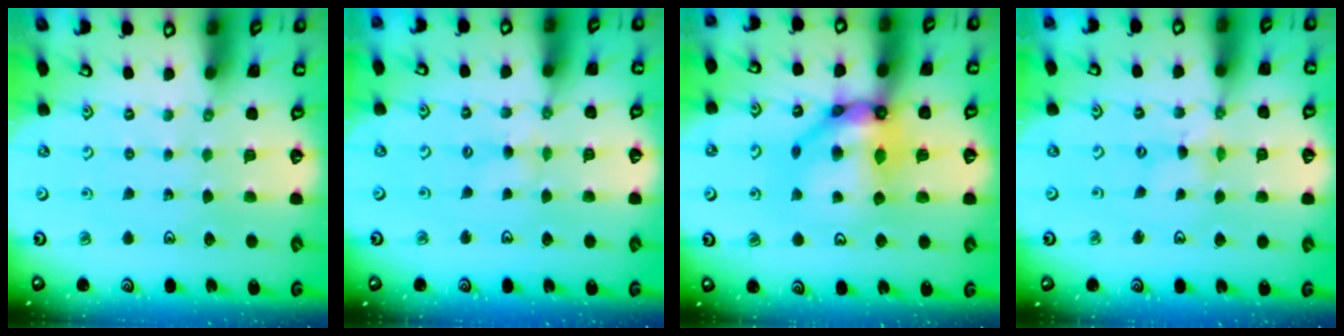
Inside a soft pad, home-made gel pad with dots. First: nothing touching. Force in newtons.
{"total": 2.8, "press": 2.8, "slide": 0.5}
{"total": 11.1, "press": 11.0, "slide": 1.4}
{"total": 1.8, "press": 1.8, "slide": 0.3}